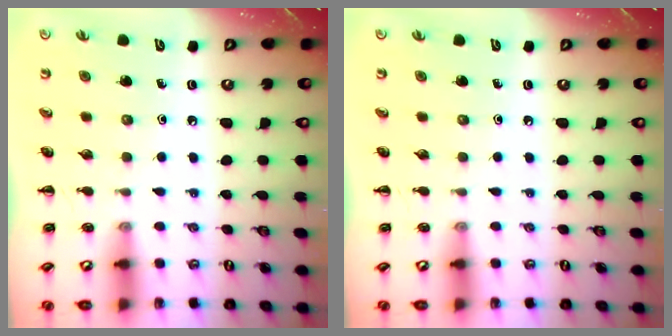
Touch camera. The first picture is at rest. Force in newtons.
{"total": 0.0}